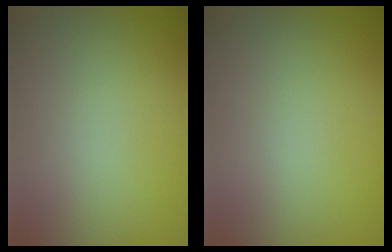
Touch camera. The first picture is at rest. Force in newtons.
{"total": 0.0}